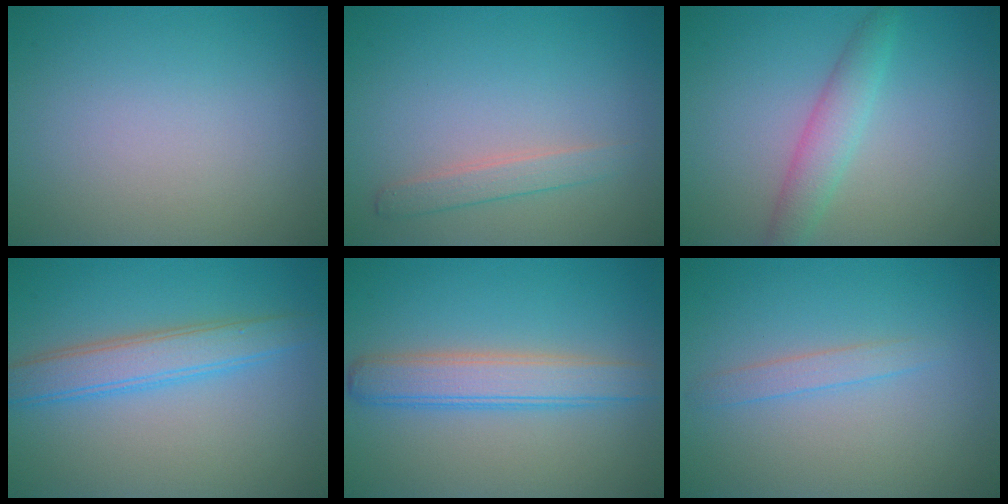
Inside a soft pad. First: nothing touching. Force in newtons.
{"total": 1.7, "press": 1.7, "slide": 0.0}
{"total": 2.8, "press": 2.8, "slide": 0.2}
{"total": 3.9, "press": 3.9, "slide": 0.1}
{"total": 4.2, "press": 4.2, "slide": 0.1}
{"total": 1.4, "press": 1.4, "slide": 0.1}